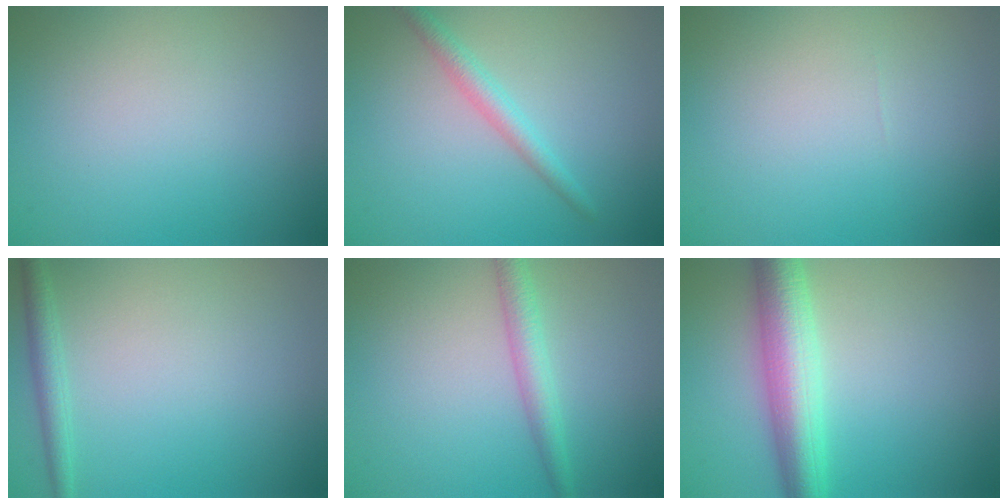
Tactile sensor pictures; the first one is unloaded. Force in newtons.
{"total": 2.1, "press": 2.1, "slide": 0.1}
{"total": 0.0}
{"total": 1.8, "press": 1.8, "slide": 0.1}
{"total": 2.5, "press": 2.5, "slide": 0.1}
{"total": 5.9, "press": 5.9, "slide": 0.1}